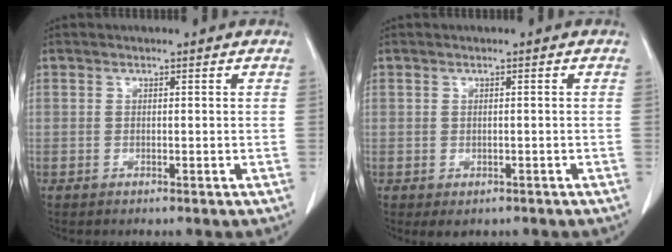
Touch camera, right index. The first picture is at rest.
{"total": 2.0, "force": [-1.3, 1.3, 0.9], "torque": [-0.009, -0.001, -0.008]}